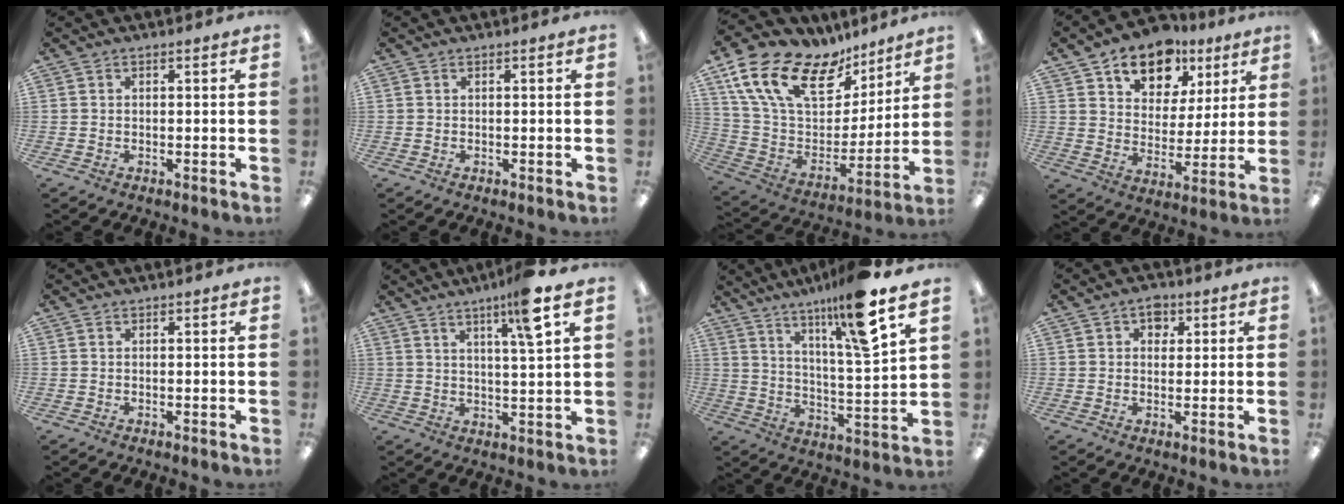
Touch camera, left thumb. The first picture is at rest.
{"total": 0.0}
{"total": 21.2, "force": [13.2, 11.4, 12.1], "torque": [-0.252, -0.065, 0.239]}
{"total": 13.3, "force": [9.2, 8.4, 4.6], "torque": [-0.070, -0.055, 0.167]}
{"total": 0.0}
{"total": 9.8, "force": [5.8, 0.8, 7.9], "torque": [-0.126, -0.021, 0.087]}
{"total": 16.2, "force": [11.2, 1.6, 11.6], "torque": [-0.201, -0.051, 0.172]}
{"total": 4.1, "force": [1.9, 3.1, 1.8], "torque": [-0.011, -0.003, 0.028]}